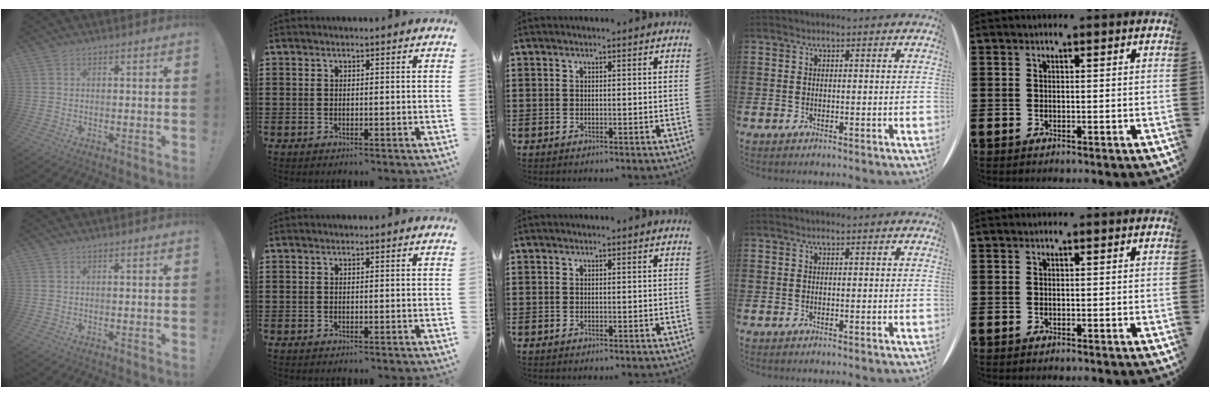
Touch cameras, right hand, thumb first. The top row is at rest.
{}